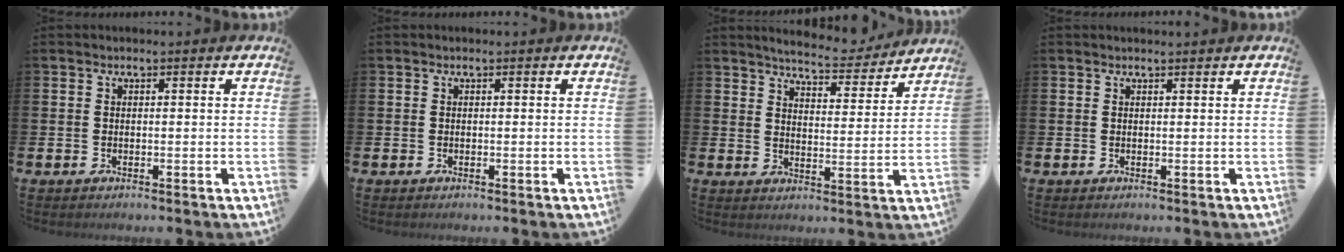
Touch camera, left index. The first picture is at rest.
{"total": 0.0}
{"total": 6.1, "force": [5.9, 0.6, 1.1], "torque": [-0.031, -0.041, 0.101]}
{"total": 0.5, "force": [0.5, -0.1, 0.0], "torque": [0.002, -0.002, 0.009]}